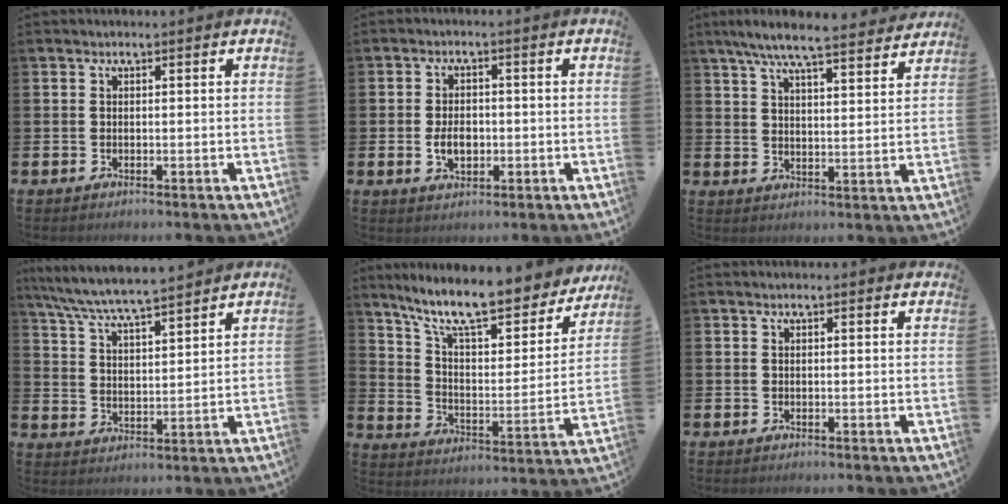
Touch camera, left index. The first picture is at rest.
{"total": 3.6, "force": [-0.5, 2.4, 2.6], "torque": [-0.035, 0.000, -0.015]}
{"total": 7.5, "force": [7.0, 0.6, 2.8], "torque": [-0.066, -0.037, 0.121]}
{"total": 6.9, "force": [6.7, 0.0, 1.8], "torque": [-0.061, -0.042, 0.117]}
{"total": 12.0, "force": [10.2, 2.9, 5.6], "torque": [-0.139, -0.067, 0.174]}
{"total": 0.0}